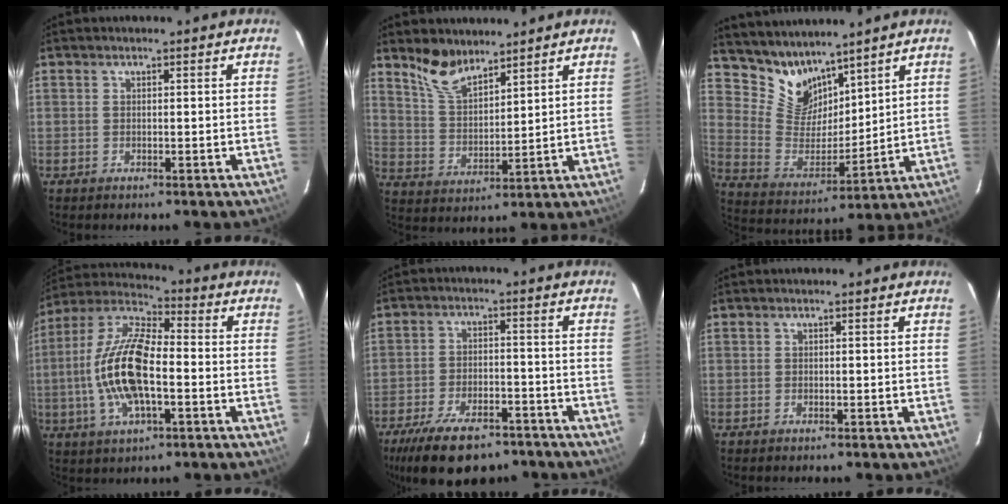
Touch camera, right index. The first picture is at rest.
{"total": 8.0, "force": [6.5, 2.9, 3.6], "torque": [-0.071, 0.004, 0.133]}
{"total": 10.8, "force": [9.0, 5.3, 2.7], "torque": [-0.059, -0.002, 0.186]}
{"total": 16.5, "force": [-2.7, 6.5, 14.9], "torque": [-0.305, 0.004, -0.058]}
{"total": 16.7, "force": [-12.1, 7.4, 8.8], "torque": [-0.190, -0.015, -0.186]}
{"total": 0.0}